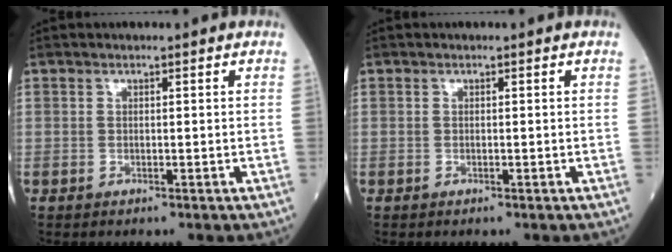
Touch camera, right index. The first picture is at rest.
{"total": 0.0}